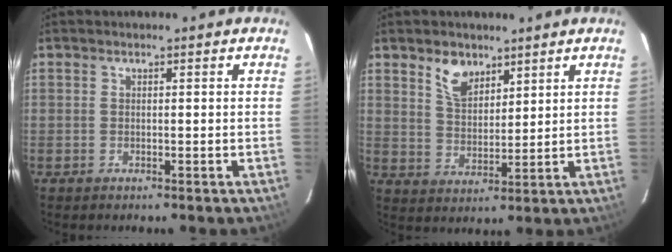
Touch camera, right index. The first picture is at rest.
{"total": 6.3, "force": [4.3, 3.4, 3.2], "torque": [-0.052, 0.004, 0.083]}